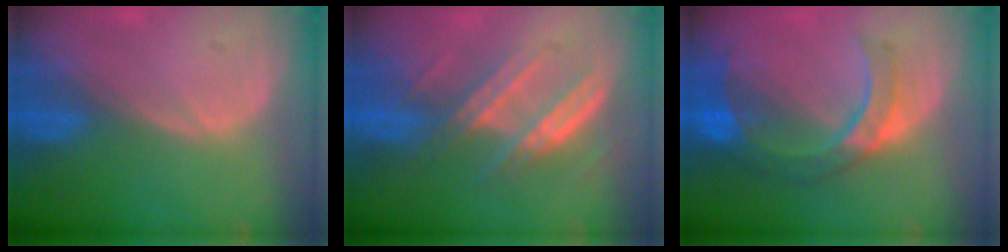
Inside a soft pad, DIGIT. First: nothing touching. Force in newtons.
{"total": 6.6, "press": 6.4, "slide": 1.7}
{"total": 9.1, "press": 7.8, "slide": 4.7}